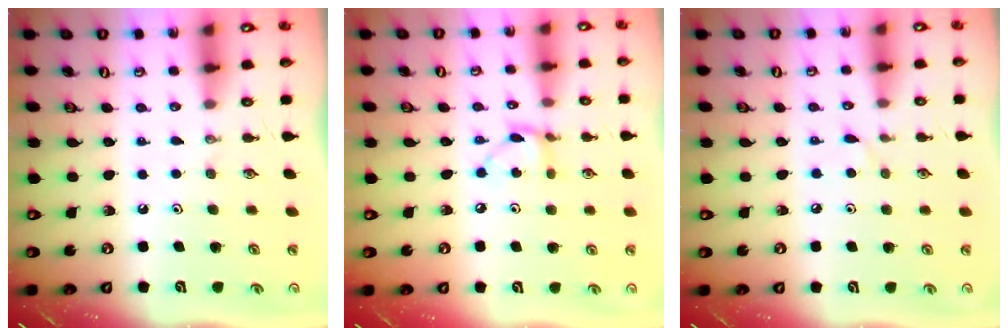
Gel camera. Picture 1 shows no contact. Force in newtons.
{"total": 5.5, "press": 5.5, "slide": 0.2}
{"total": 3.6, "press": 3.6, "slide": 0.3}